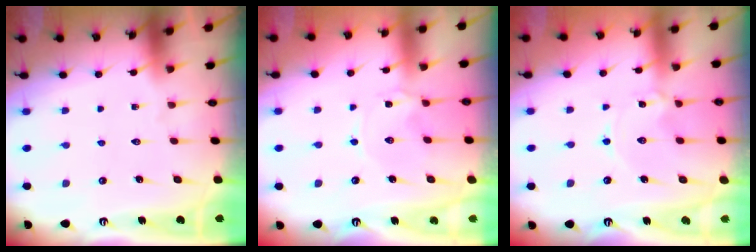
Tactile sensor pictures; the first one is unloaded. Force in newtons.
{"total": 2.6, "press": 2.6, "slide": 0.4}
{"total": 1.2, "press": 1.1, "slide": 0.1}